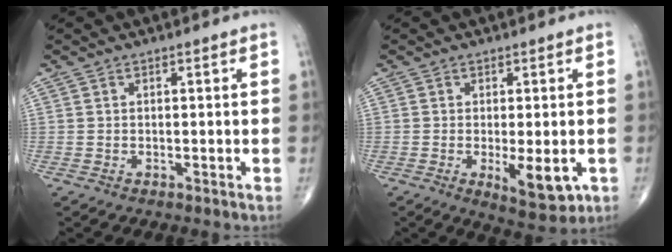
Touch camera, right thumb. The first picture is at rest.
{"total": 7.4, "force": [-1.8, 2.8, 6.6], "torque": [-0.090, -0.018, -0.020]}